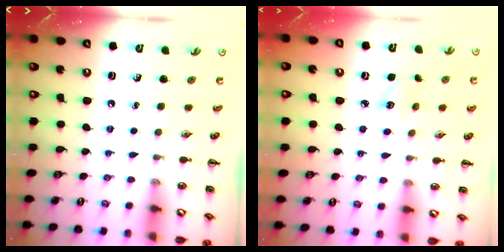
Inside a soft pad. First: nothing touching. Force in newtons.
{"total": 3.4, "press": 3.3, "slide": 0.8}